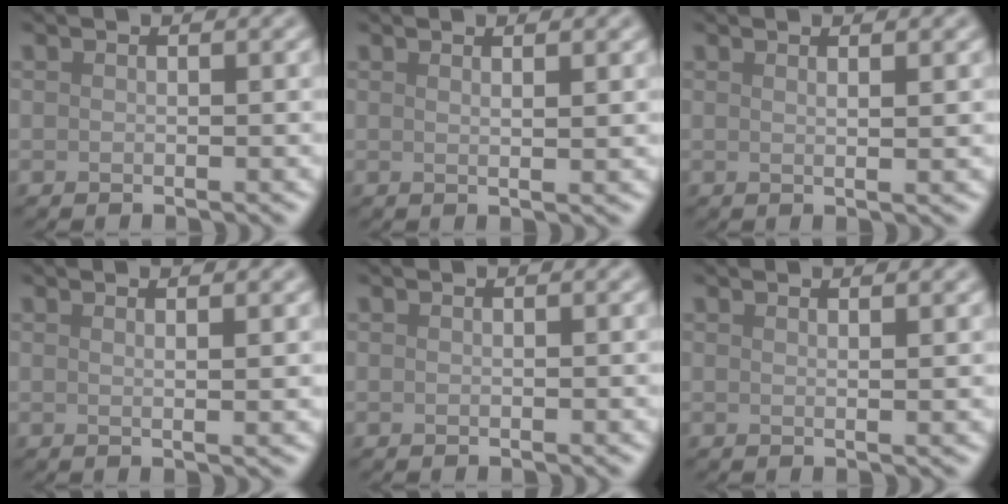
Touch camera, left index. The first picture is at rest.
{"total": 2.2, "force": [1.1, 0.7, 1.8], "torque": [-0.020, 0.004, 0.001]}
{"total": 2.4, "force": [1.0, 0.8, 2.0], "torque": [-0.021, 0.004, -0.004]}
{"total": 2.6, "force": [1.1, 0.9, 2.2], "torque": [-0.021, 0.005, -0.008]}
{"total": 0.0}
{"total": 2.0, "force": [1.1, 0.7, 1.5], "torque": [-0.015, 0.005, 0.000]}